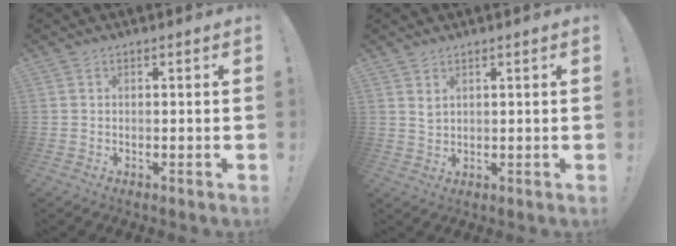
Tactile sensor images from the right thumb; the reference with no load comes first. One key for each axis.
{"total": 2.0, "fx": 1.5, "fy": 0.9, "fz": 1.1, "tx": -0.017, "ty": -0.008, "tz": 0.027}